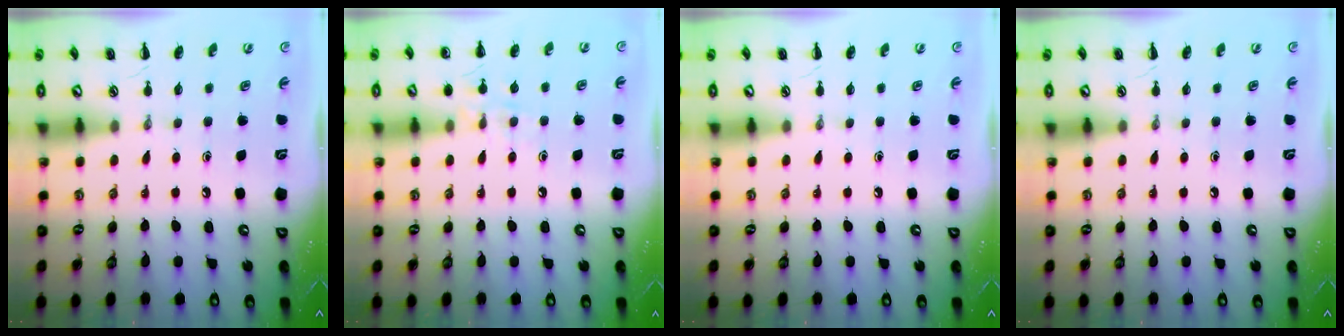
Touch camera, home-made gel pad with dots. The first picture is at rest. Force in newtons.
{"total": 7.9, "press": 7.7, "slide": 1.5}
{"total": 0.0}
{"total": 0.0}